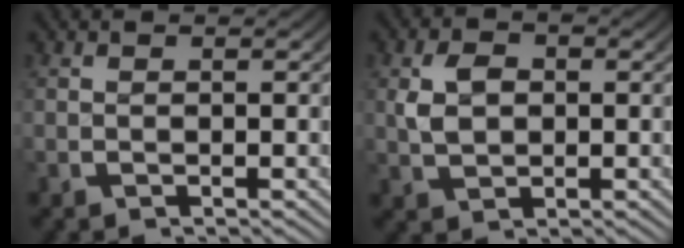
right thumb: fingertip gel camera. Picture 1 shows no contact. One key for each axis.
{"total": 3.4, "fx": 0.4, "fy": 2.6, "fz": 2.0, "tx": -0.047, "ty": -0.009, "tz": 0.014}